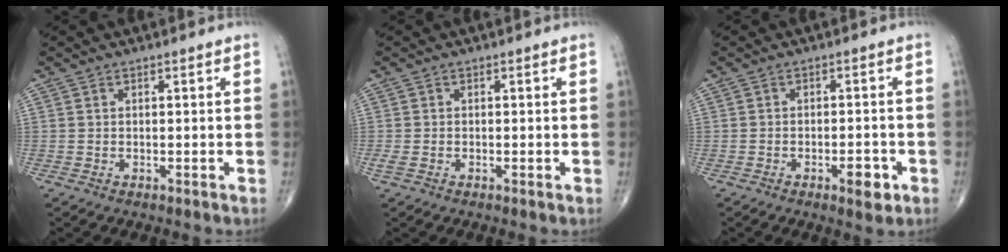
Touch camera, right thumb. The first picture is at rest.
{"total": 1.4, "force": [-0.5, 0.7, 1.1], "torque": [-0.032, -0.003, -0.010]}
{"total": 4.1, "force": [-1.9, 1.6, 3.2], "torque": [-0.039, 0.006, -0.023]}